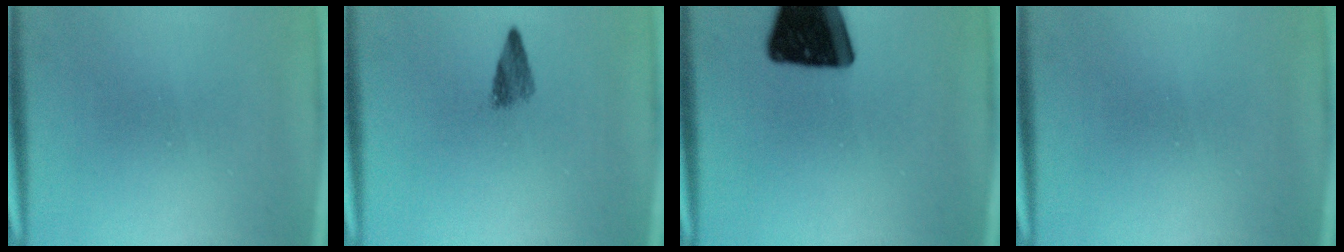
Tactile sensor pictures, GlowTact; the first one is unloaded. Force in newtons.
{"total": 2.4}
{"total": 19.3}
{"total": 0.0}